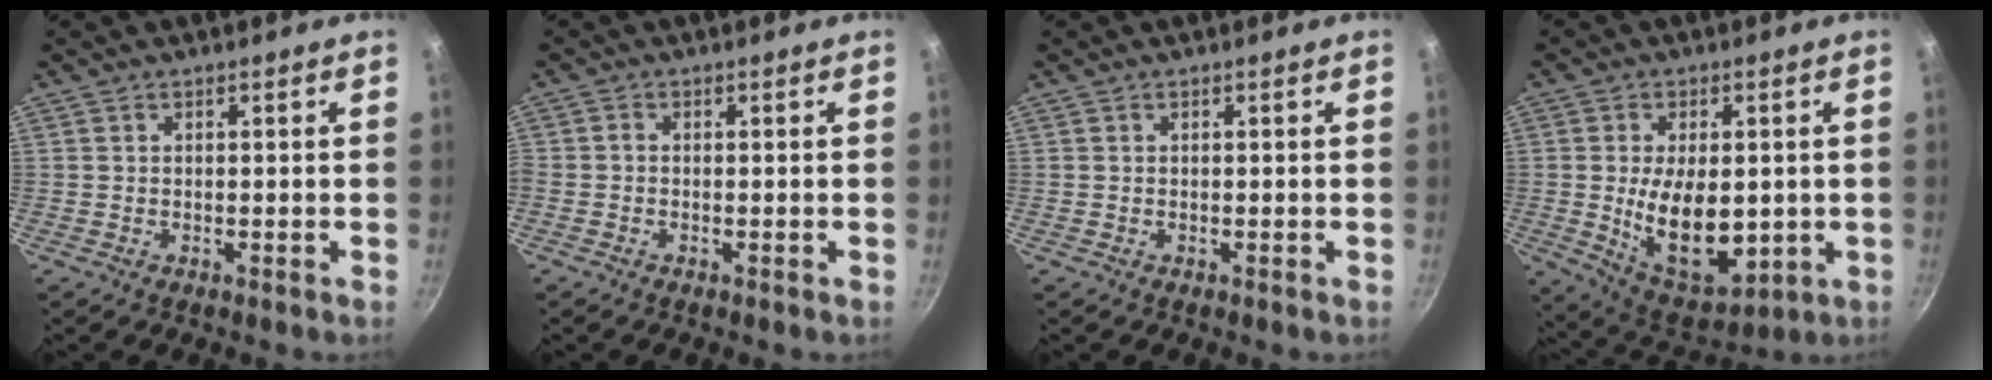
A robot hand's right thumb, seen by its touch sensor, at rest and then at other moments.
{"total": 0.9, "force": [-0.6, 0.4, 0.6], "torque": [-0.022, 0.004, -0.014]}
{"total": 0.0}
{"total": 15.3, "force": [-1.0, 8.8, 12.5], "torque": [-0.179, -0.020, 0.003]}